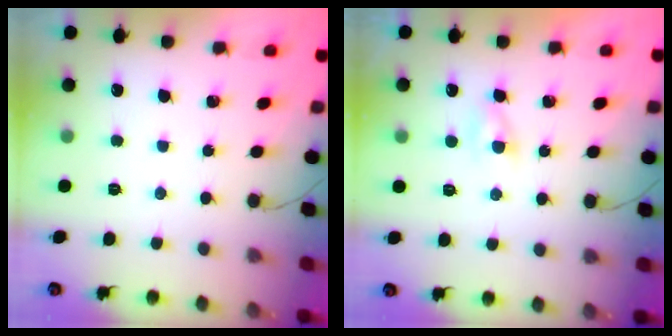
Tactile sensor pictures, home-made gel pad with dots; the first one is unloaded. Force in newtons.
{"total": 2.2, "press": 2.2, "slide": 0.5}